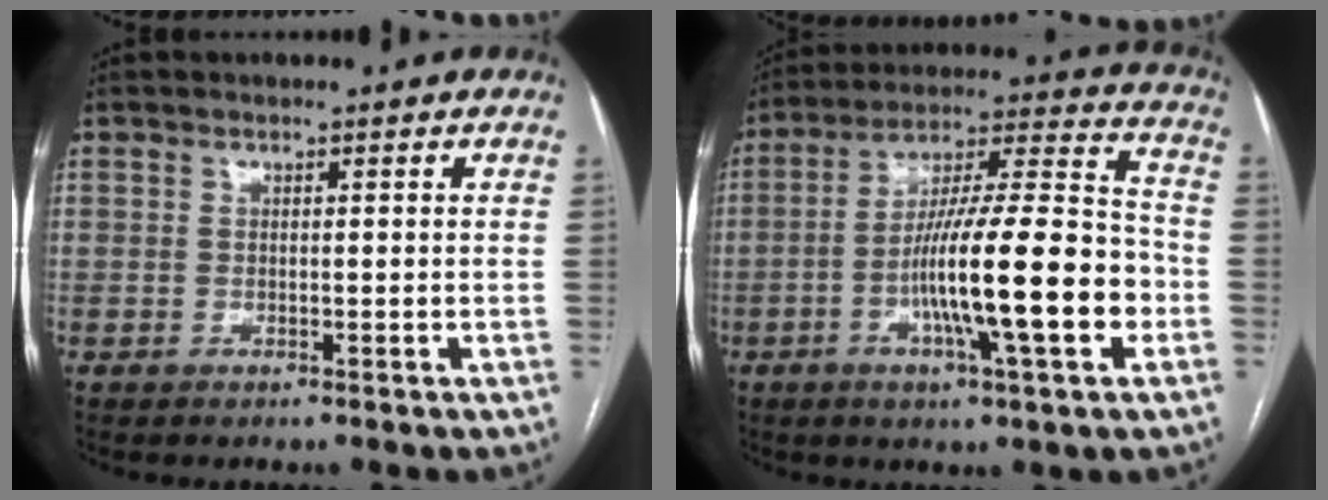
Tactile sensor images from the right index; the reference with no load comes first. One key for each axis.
{"total": 19.1, "fx": -5.1, "fy": 1.6, "fz": 18.4, "tx": -0.312, "ty": 0.002, "tz": -0.083}